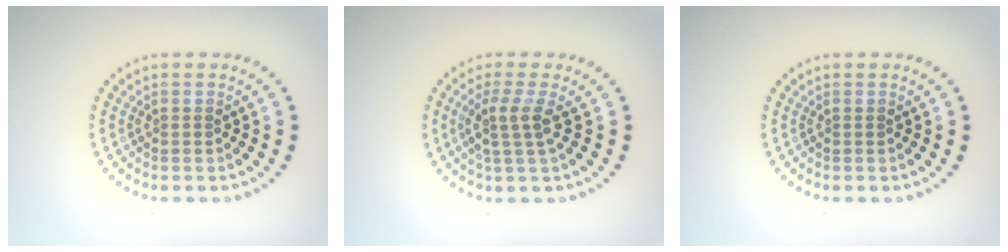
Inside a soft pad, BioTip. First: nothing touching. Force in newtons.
{"total": 2.5, "press": 1.9, "slide": 1.6}
{"total": 0.0}